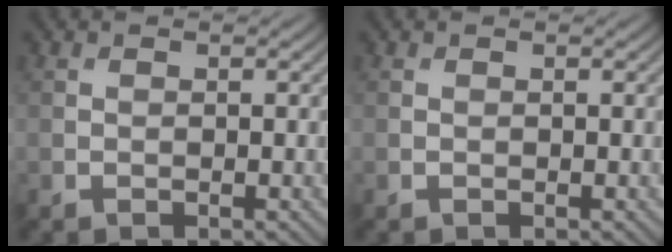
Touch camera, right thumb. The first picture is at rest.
{"total": 0.0}